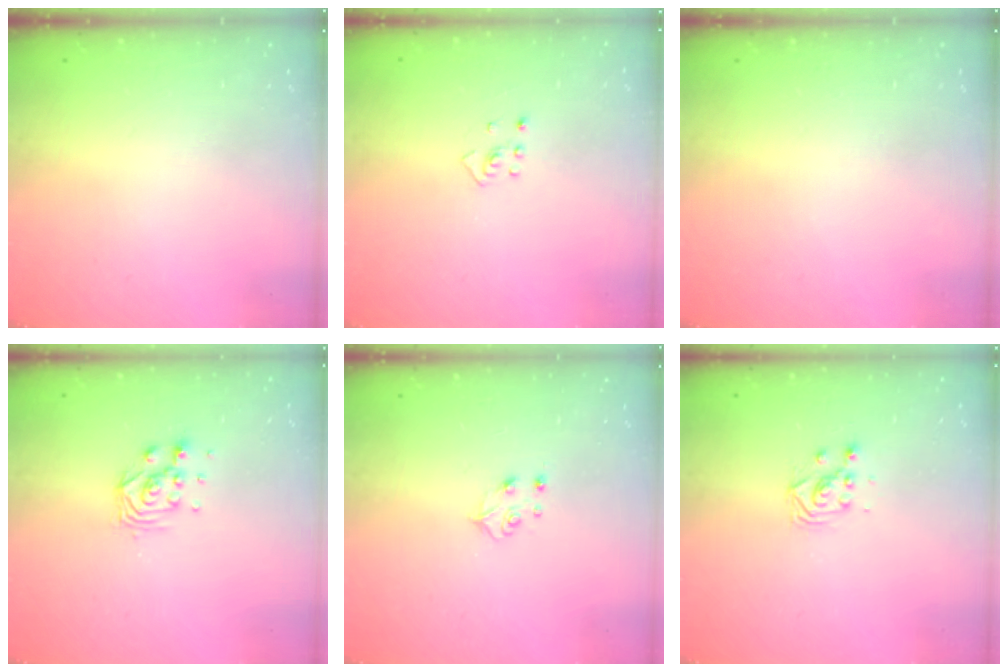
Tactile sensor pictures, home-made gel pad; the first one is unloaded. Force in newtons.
{"total": 2.0, "press": 1.9, "slide": 0.8}
{"total": 0.0}
{"total": 5.1, "press": 5.0, "slide": 0.4}
{"total": 5.2, "press": 5.1, "slide": 0.7}
{"total": 3.2, "press": 3.2, "slide": 0.2}